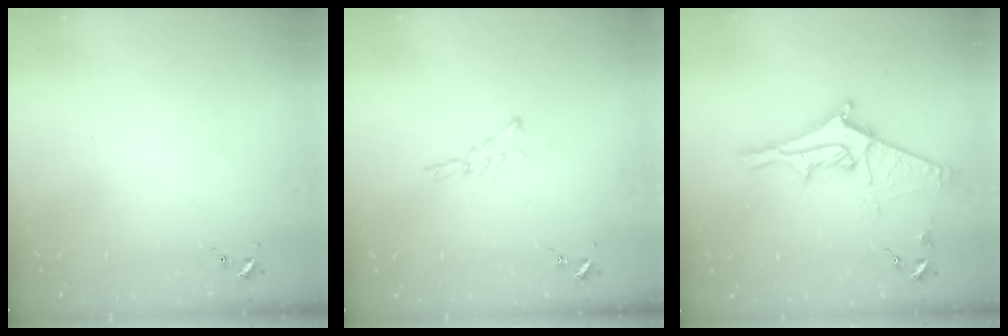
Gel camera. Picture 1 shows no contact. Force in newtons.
{"total": 4.7, "press": 4.7, "slide": 0.1}
{"total": 14.1, "press": 14.1, "slide": 1.1}